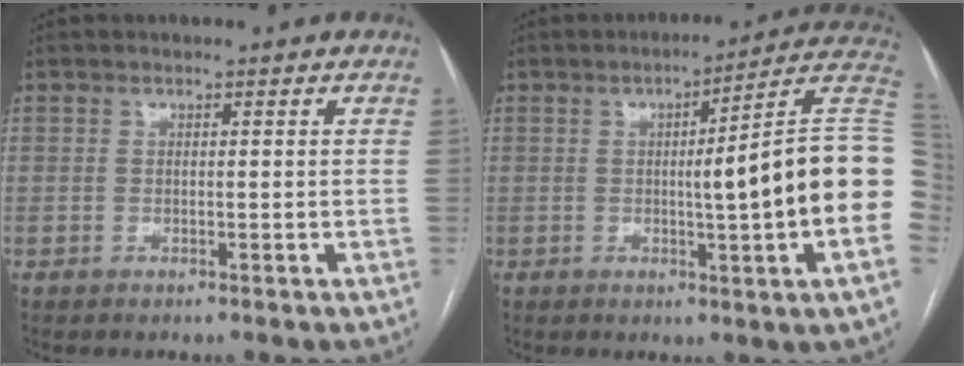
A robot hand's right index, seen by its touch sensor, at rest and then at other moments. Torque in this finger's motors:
{"motor_torque": [1.04, -0.29, 0.42, 0.11]}